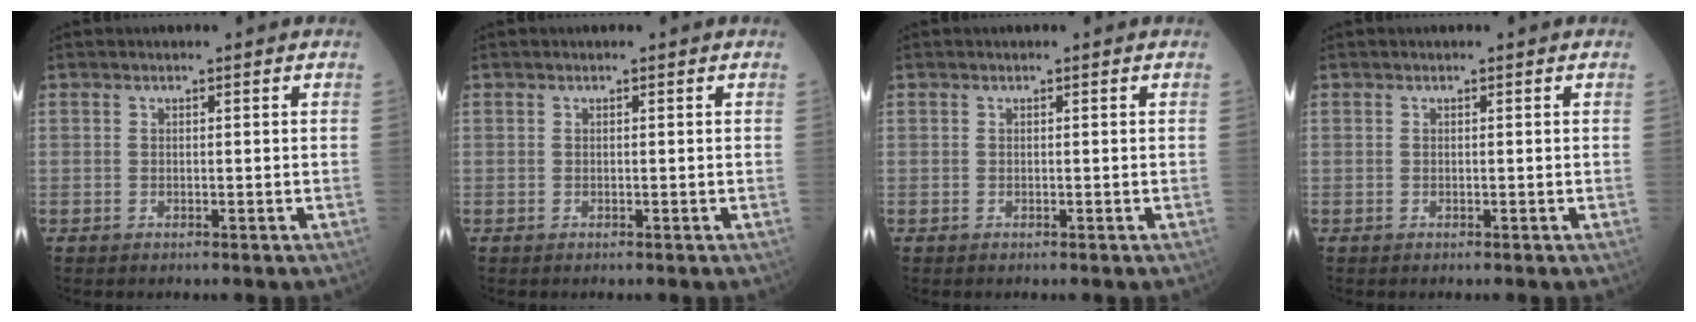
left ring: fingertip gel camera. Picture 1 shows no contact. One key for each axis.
{"total": 0.0}
{"total": 0.0}
{"total": 0.0}